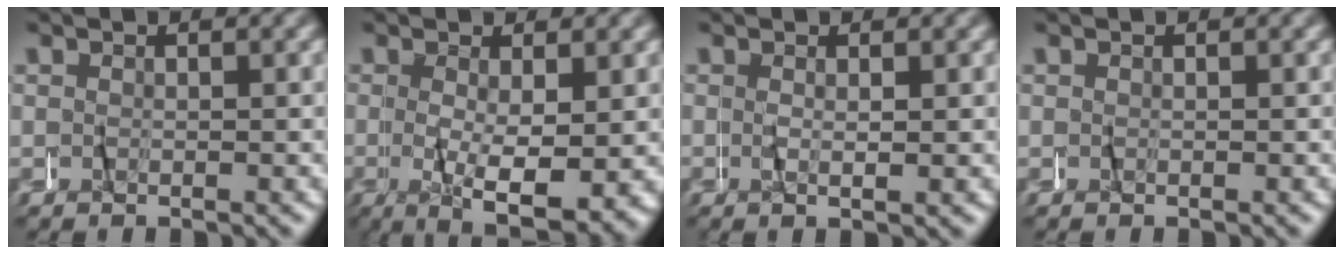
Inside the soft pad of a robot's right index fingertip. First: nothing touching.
{"total": 6.9, "force": [-2.0, 2.3, 6.2], "torque": [-0.092, -0.022, -0.022]}
{"total": 0.7, "force": [0.1, -0.6, 0.4], "torque": [-0.013, 0.000, 0.004]}
{"total": 0.0}